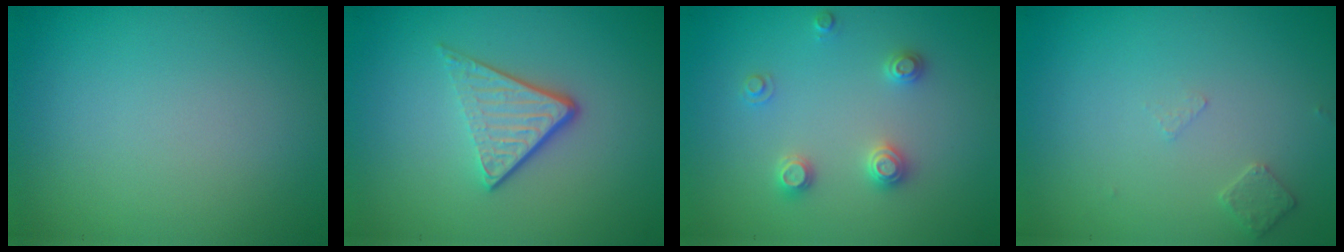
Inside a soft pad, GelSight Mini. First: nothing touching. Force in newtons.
{"total": 3.6, "press": 2.4, "slide": 2.7}
{"total": 2.3, "press": 2.3, "slide": 0.2}
{"total": 1.2, "press": 1.1, "slide": 0.3}